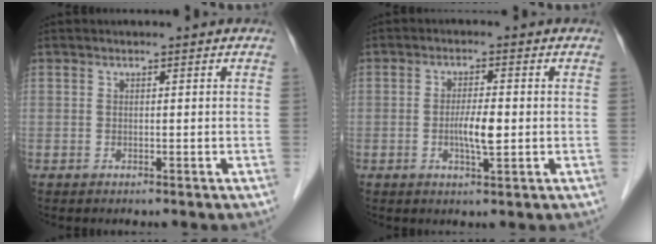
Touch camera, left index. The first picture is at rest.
{"total": 4.0, "force": [-0.6, 0.7, 3.9], "torque": [-0.074, -0.003, -0.010]}